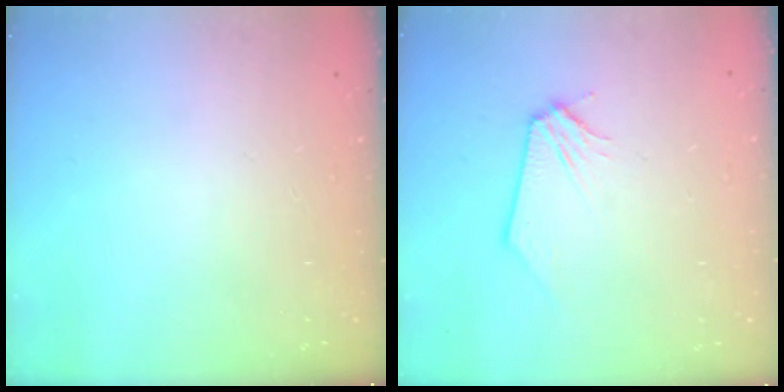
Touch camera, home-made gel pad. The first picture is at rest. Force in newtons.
{"total": 0.0}